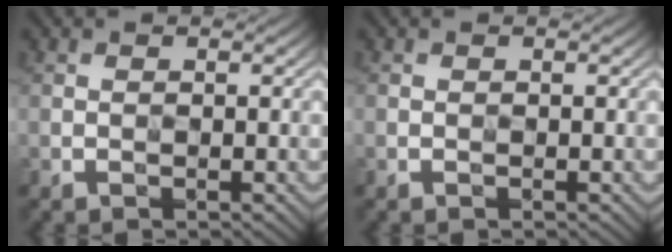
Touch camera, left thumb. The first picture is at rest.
{"total": 0.0}